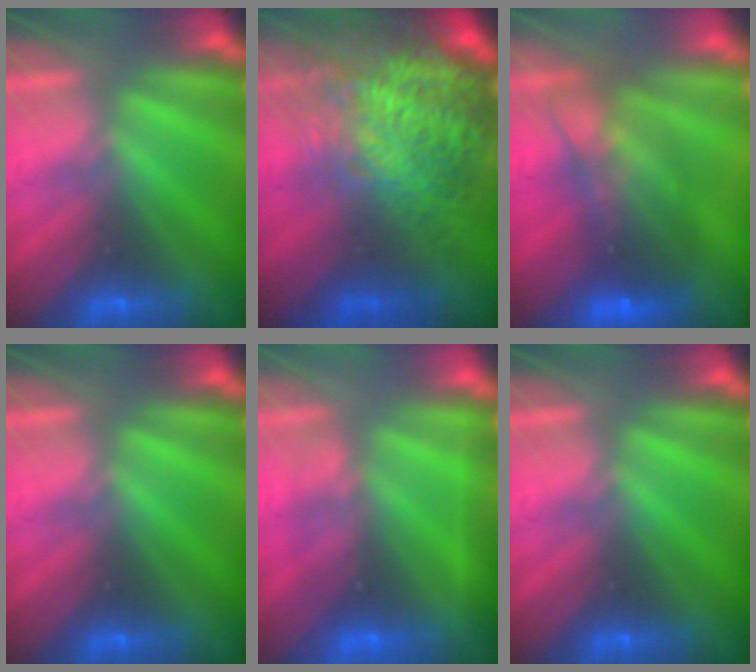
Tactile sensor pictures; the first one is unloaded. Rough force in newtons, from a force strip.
{"total": 10.7}
{"total": 5.5}
{"total": 0.0}
{"total": 2.2}
{"total": 0.0}